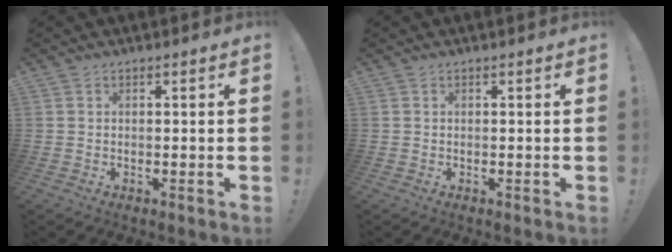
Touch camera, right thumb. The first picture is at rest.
{"total": 0.0}